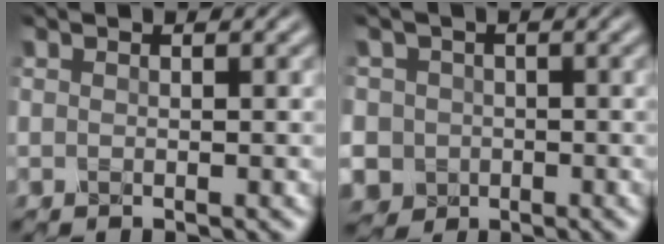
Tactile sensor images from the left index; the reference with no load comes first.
{"total": 6.1, "force": [-1.2, 5.8, 1.3], "torque": [-0.033, 0.007, -0.051]}